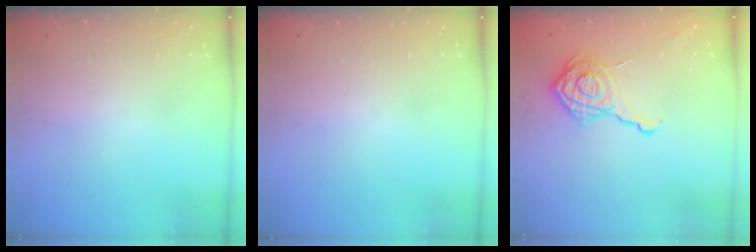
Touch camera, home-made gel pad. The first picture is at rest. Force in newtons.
{"total": 0.0}
{"total": 16.8, "press": 16.8, "slide": 0.5}